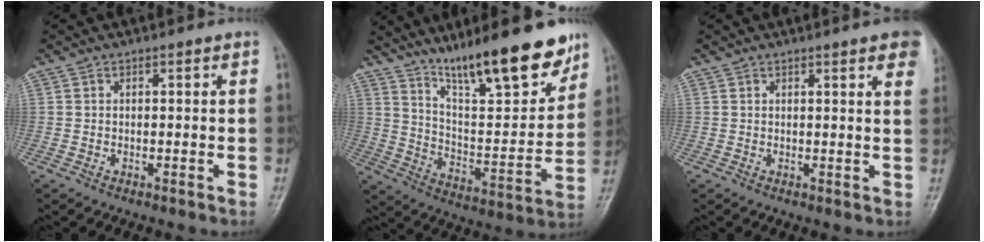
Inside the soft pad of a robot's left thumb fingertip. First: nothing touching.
{"total": 19.5, "force": [14.3, 4.3, 12.6], "torque": [-0.160, -0.080, 0.242]}
{"total": 7.6, "force": [4.6, 1.4, 5.8], "torque": [-0.052, -0.005, 0.044]}